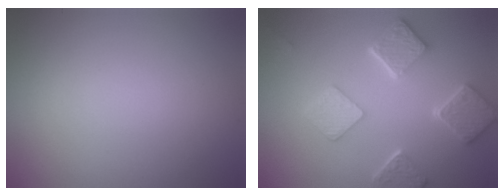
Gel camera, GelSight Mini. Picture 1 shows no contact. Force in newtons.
{"total": 5.5, "press": 4.3, "slide": 3.3}